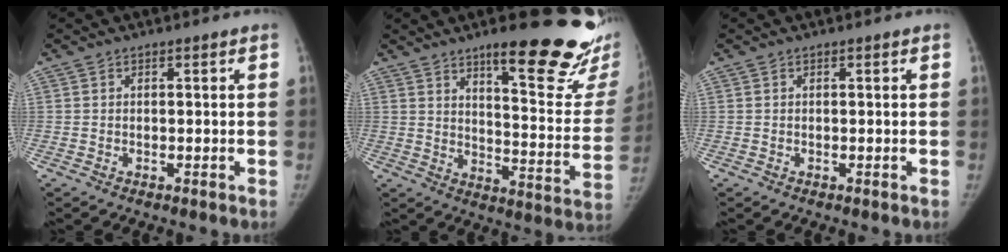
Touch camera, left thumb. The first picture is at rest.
{"total": 23.4, "force": [15.8, 5.1, 16.4], "torque": [-0.179, -0.107, 0.213]}
{"total": 0.0}